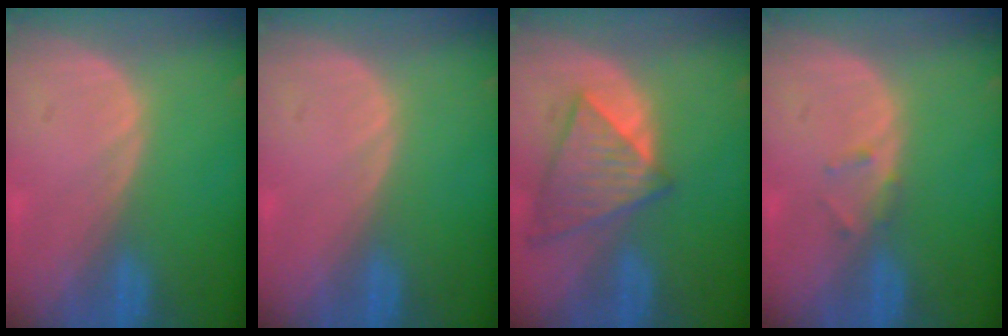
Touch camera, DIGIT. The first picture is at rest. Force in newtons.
{"total": 0.0}
{"total": 7.9, "press": 7.1, "slide": 3.4}
{"total": 1.3, "press": 1.3, "slide": 0.4}